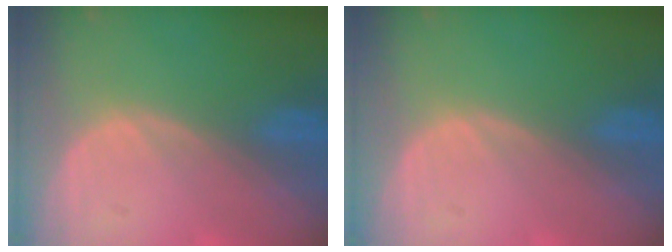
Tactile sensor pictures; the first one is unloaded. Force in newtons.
{"total": 0.0}